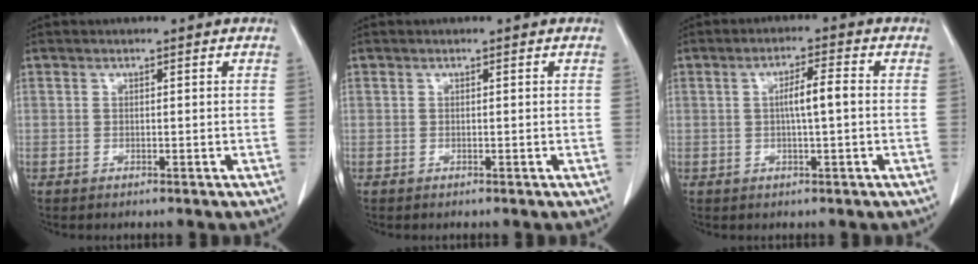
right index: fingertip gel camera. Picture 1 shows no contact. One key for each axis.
{"total": 0.0}
{"total": 4.3, "fx": 0.1, "fy": 0.4, "fz": 4.3, "tx": -0.076, "ty": 0.006, "tz": 0.001}